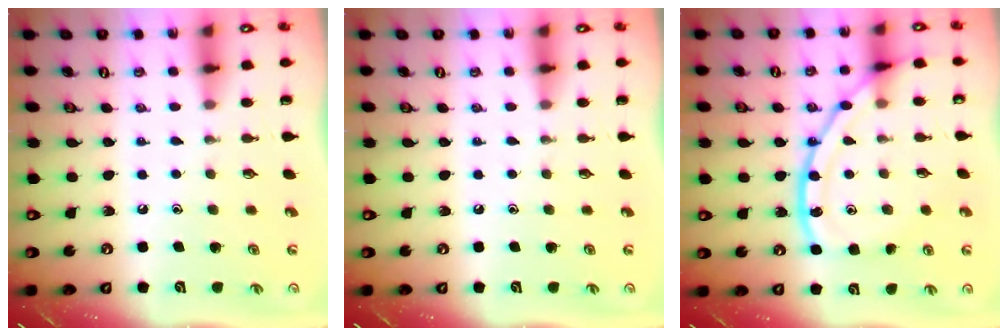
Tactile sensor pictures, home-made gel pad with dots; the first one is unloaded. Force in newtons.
{"total": 0.0}
{"total": 14.9, "press": 14.9, "slide": 0.8}